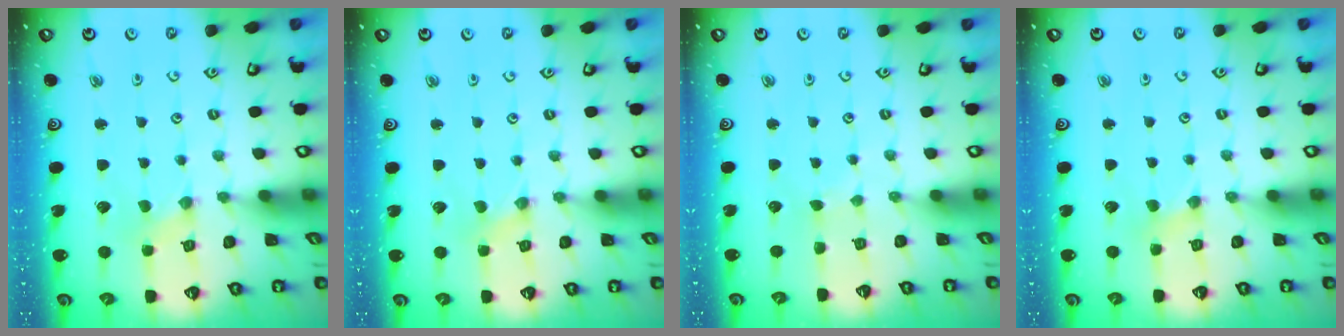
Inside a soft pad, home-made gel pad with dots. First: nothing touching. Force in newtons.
{"total": 0.0}
{"total": 1.1, "press": 1.1, "slide": 0.2}
{"total": 2.1, "press": 2.1, "slide": 0.4}